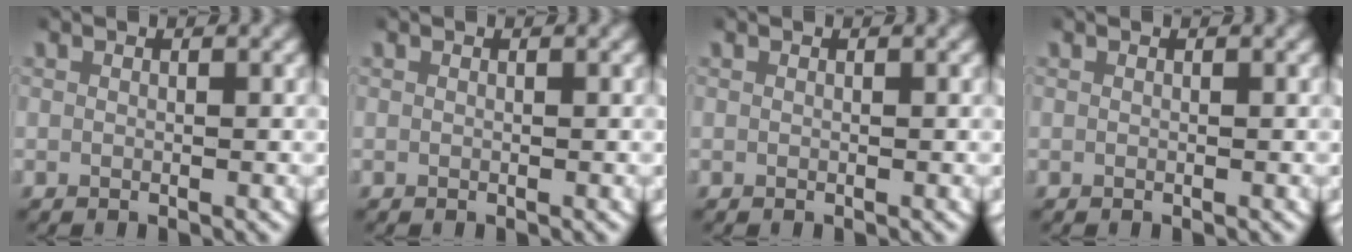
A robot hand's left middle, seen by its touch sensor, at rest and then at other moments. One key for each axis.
{"total": 0.0}
{"total": 0.0}
{"total": 0.0}